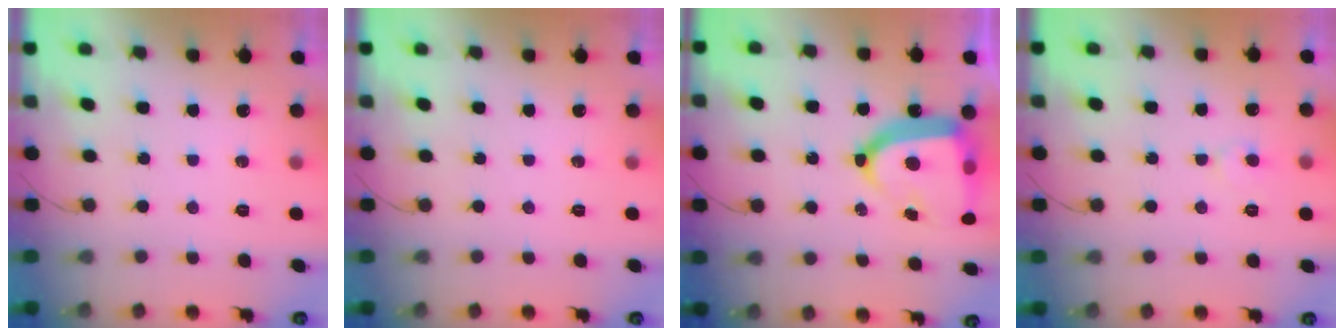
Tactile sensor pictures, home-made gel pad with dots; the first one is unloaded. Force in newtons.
{"total": 0.0}
{"total": 18.2, "press": 18.2, "slide": 0.7}
{"total": 5.1, "press": 5.0, "slide": 0.4}